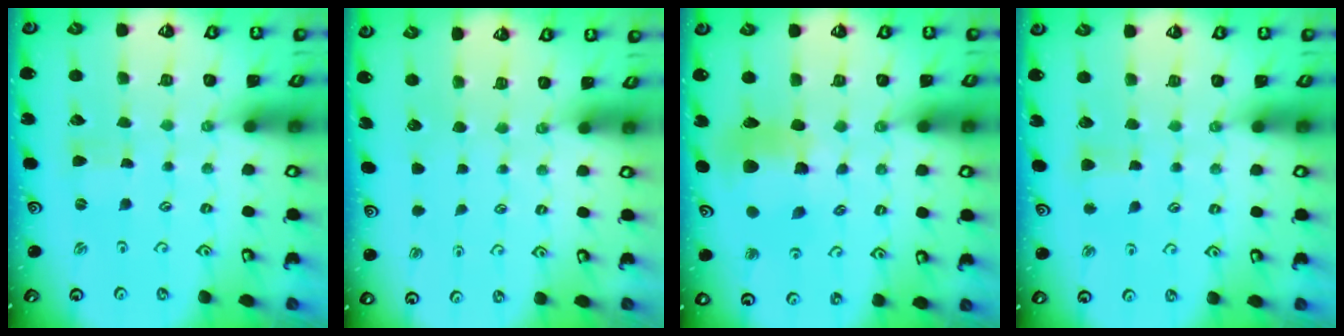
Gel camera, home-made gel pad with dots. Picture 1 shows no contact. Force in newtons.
{"total": 0.0}
{"total": 11.2, "press": 11.2, "slide": 1.4}
{"total": 3.3, "press": 3.3, "slide": 0.3}